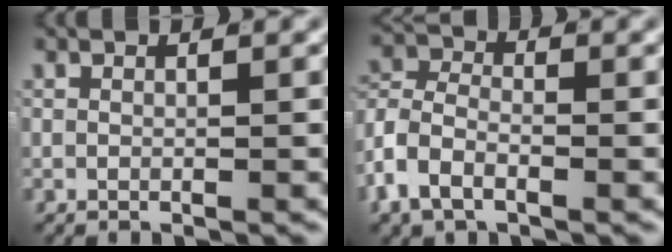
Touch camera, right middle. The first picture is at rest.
{"total": 5.4, "force": [-1.4, 4.0, 3.3], "torque": [-0.077, -0.012, -0.027]}